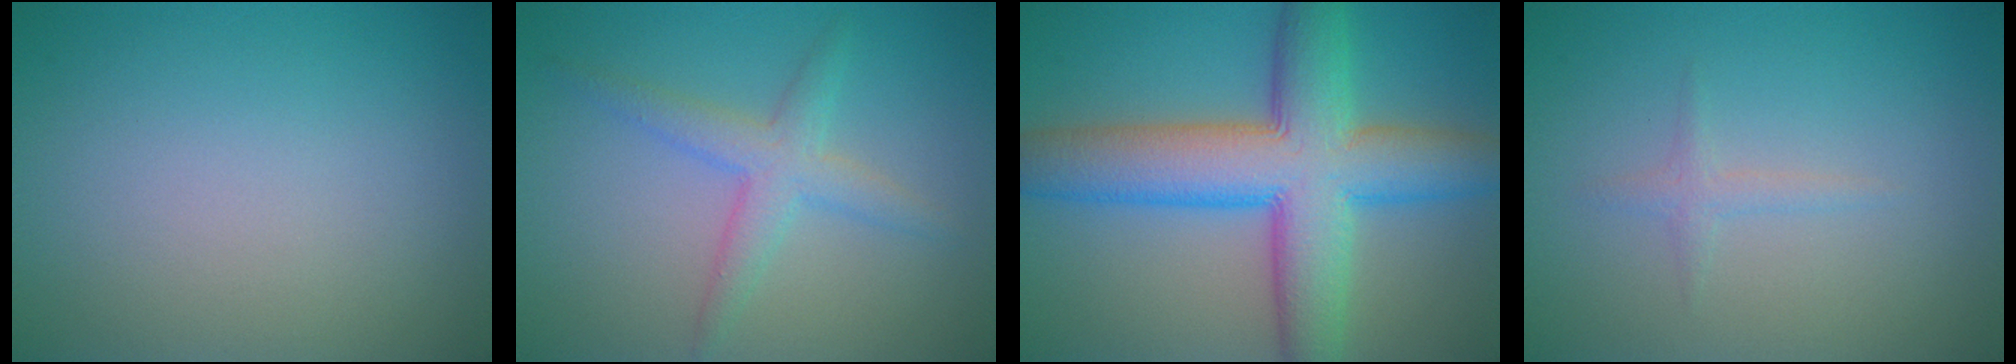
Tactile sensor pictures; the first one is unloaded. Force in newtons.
{"total": 3.0, "press": 3.0, "slide": 0.2}
{"total": 10.6, "press": 10.6, "slide": 0.4}
{"total": 1.0, "press": 1.0, "slide": 0.1}